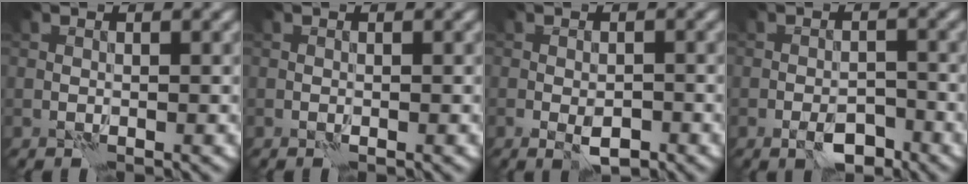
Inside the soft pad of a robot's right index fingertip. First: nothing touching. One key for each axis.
{"total": 0.0}
{"total": 2.5, "fx": -1.1, "fy": 1.0, "fz": 2.0, "tx": -0.034, "ty": -0.002, "tz": -0.018}
{"total": 3.5, "fx": -2.2, "fy": 1.4, "fz": 2.3, "tx": -0.032, "ty": 0.002, "tz": -0.037}